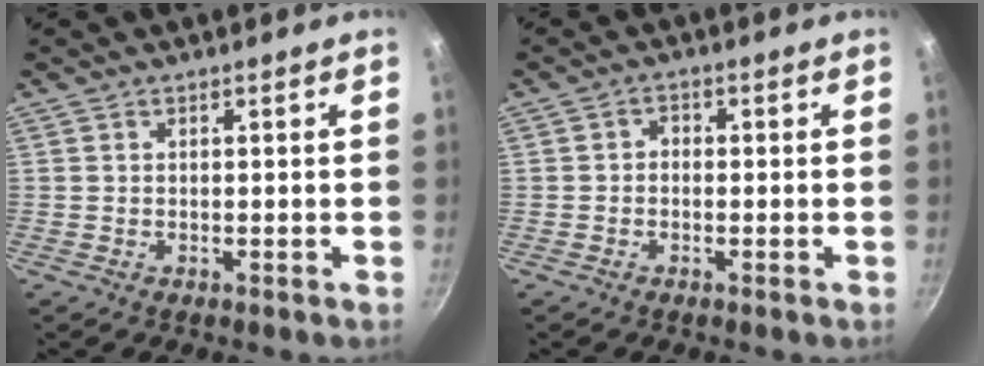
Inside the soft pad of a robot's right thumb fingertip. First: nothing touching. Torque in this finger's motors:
{"motor_torque": [-0.20, -0.12, -0.31, 0.20, -0.06]}